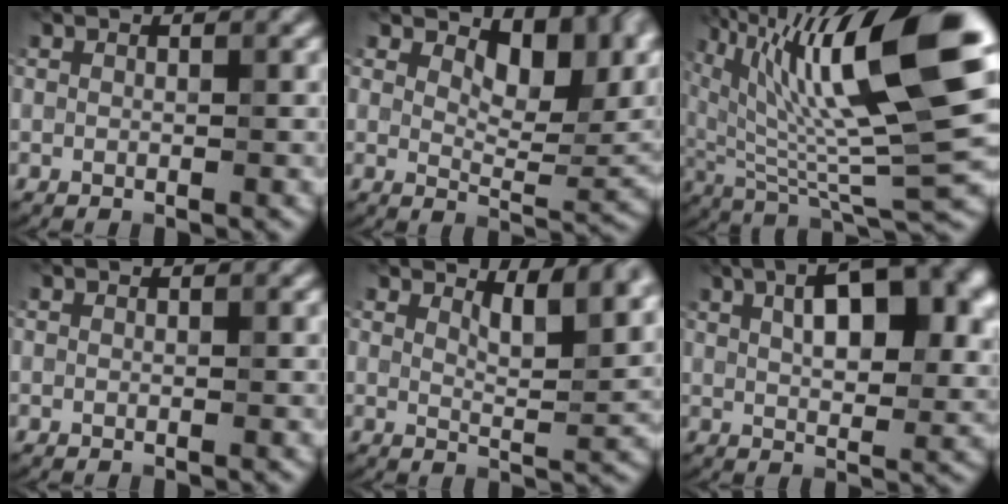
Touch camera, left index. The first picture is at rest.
{"total": 7.9, "force": [4.0, 3.8, 5.6], "torque": [-0.091, 0.007, 0.096]}
{"total": 14.7, "force": [4.6, 3.0, 13.7], "torque": [-0.248, 0.015, 0.109]}
{"total": 0.0}
{"total": 3.3, "force": [2.6, 0.3, 2.1], "torque": [-0.042, 0.002, 0.068]}
{"total": 8.5, "force": [2.5, 3.6, 7.3], "torque": [-0.092, 0.023, 0.054]}